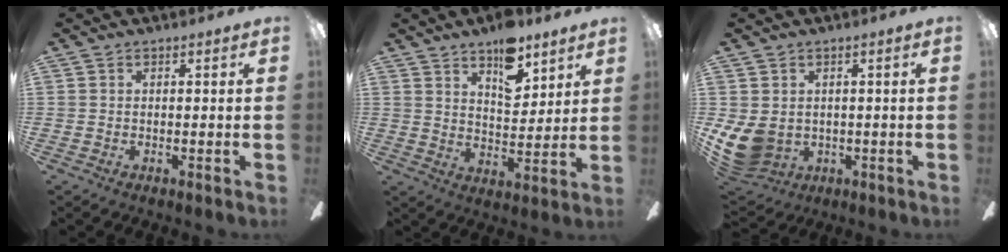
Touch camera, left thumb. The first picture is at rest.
{"total": 10.8, "force": [7.5, 5.2, 5.8], "torque": [-0.077, -0.036, 0.131]}
{"total": 8.8, "force": [-0.8, 7.5, 4.5], "torque": [-0.119, -0.003, -0.014]}